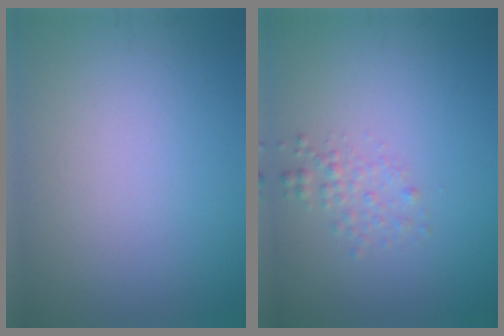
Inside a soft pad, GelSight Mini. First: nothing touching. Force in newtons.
{"total": 1.4, "press": 1.4, "slide": 0.1}